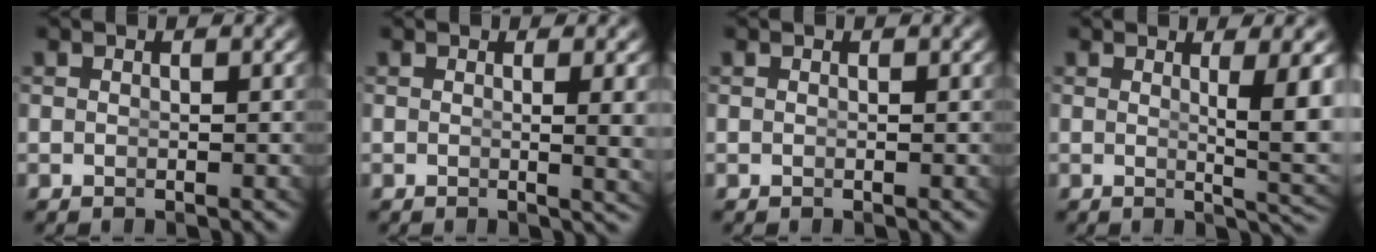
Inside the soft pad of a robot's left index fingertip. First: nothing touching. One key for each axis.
{"total": 2.5, "fx": 0.4, "fy": -0.2, "fz": 2.5, "tx": -0.024, "ty": -0.006, "tz": 0.007}
{"total": 0.0}
{"total": 4.6, "fx": 0.8, "fy": 0.3, "fz": 4.5, "tx": -0.054, "ty": -0.012, "tz": 0.018}